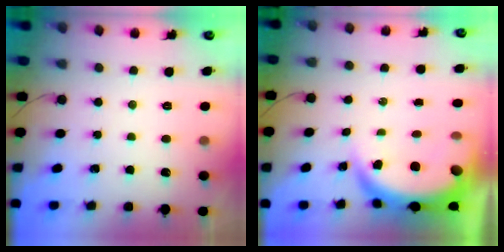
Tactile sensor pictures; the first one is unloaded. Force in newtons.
{"total": 9.1, "press": 9.0, "slide": 1.0}